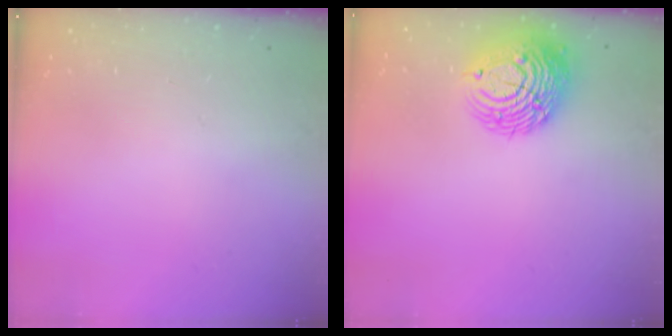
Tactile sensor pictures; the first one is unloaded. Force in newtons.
{"total": 12.8, "press": 12.8, "slide": 1.1}